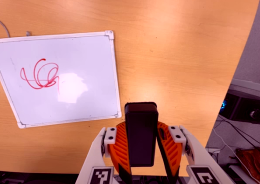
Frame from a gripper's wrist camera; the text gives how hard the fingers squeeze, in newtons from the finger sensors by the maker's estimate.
{"total": 7.8, "left": 7.1, "right": 8.5}